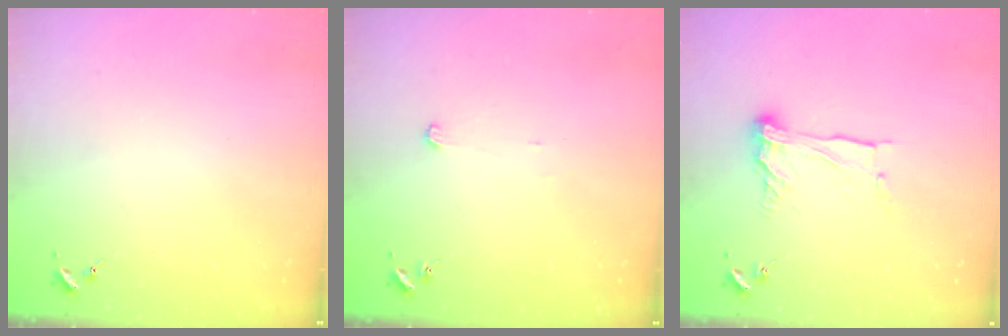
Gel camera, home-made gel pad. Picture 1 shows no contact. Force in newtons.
{"total": 2.4, "press": 2.4, "slide": 0.2}
{"total": 10.8, "press": 10.8, "slide": 0.9}